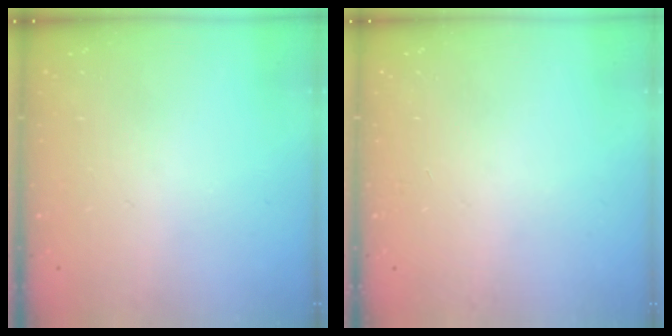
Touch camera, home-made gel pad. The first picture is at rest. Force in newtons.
{"total": 0.0}